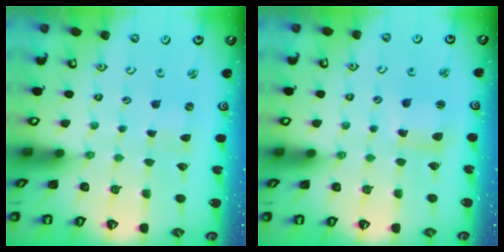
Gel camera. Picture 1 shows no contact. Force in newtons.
{"total": 5.4, "press": 5.3, "slide": 0.7}